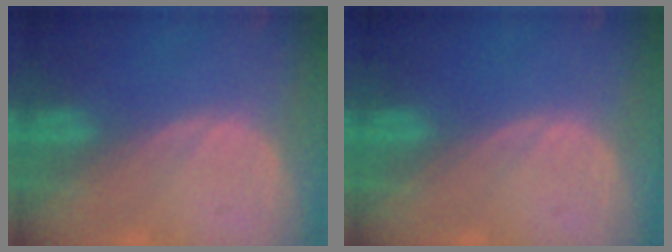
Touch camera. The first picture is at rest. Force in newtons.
{"total": 0.0}